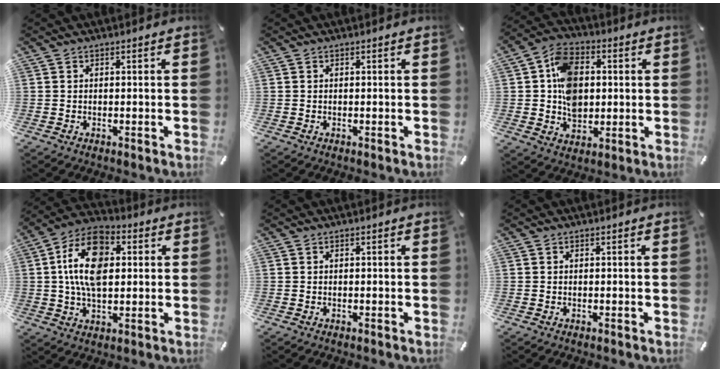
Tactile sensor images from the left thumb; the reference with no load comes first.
{"total": 0.0}
{"total": 11.7, "force": [0.7, 9.3, 7.2], "torque": [-0.130, 0.018, 0.018]}
{"total": 14.4, "force": [2.3, 8.8, 11.2], "torque": [-0.224, 0.006, 0.038]}
{"total": 0.0}
{"total": 0.0}